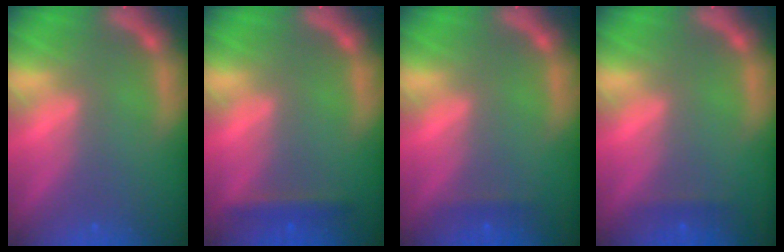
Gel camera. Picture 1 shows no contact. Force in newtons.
{"total": 1.9}
{"total": 0.9}
{"total": 0.9}